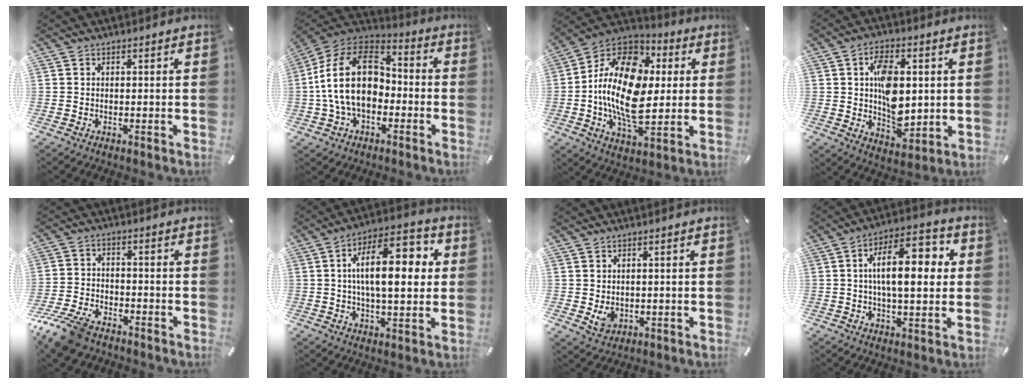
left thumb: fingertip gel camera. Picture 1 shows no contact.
{"total": 19.7, "force": [-2.1, 14.0, 13.8], "torque": [-0.289, 0.032, -0.041]}
{"total": 21.5, "force": [-0.1, 13.7, 16.6], "torque": [-0.342, -0.003, -0.006]}
{"total": 12.4, "force": [1.5, 8.0, 9.3], "torque": [-0.139, 0.001, 0.026]}
{"total": 9.1, "force": [-6.8, 4.3, 4.3], "torque": [-0.096, 0.029, -0.132]}
{"total": 16.1, "force": [3.1, 7.3, 14.1], "torque": [-0.233, 0.000, 0.043]}
{"total": 3.7, "force": [0.0, 3.1, 2.0], "torque": [-0.025, -0.004, 0.000]}
{"total": 14.8, "force": [2.6, 6.8, 12.8], "torque": [-0.212, 0.001, 0.035]}